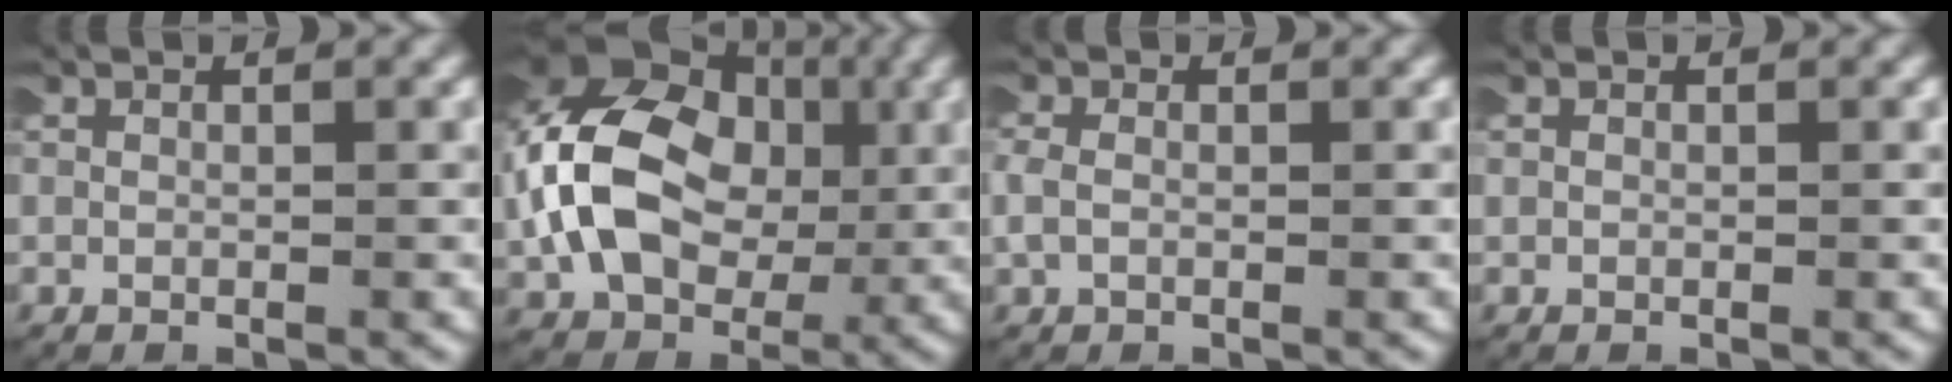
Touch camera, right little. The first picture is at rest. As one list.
[{"total": 12.2, "force": [1.7, 9.1, 7.9], "torque": [-0.188, -0.006, 0.030]}, {"total": 1.7, "force": [0.1, 1.3, 1.1], "torque": [-0.037, -0.003, 0.003]}, {"total": 0.0}]